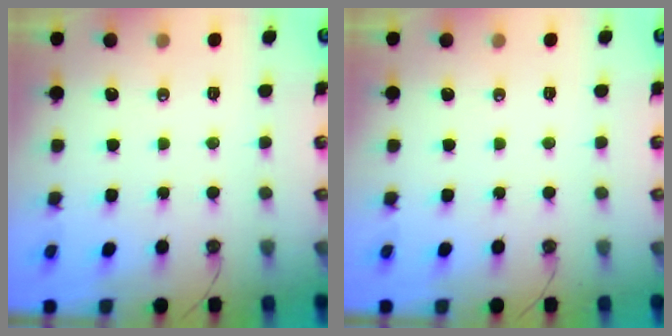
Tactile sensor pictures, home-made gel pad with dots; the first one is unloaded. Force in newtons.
{"total": 0.0}